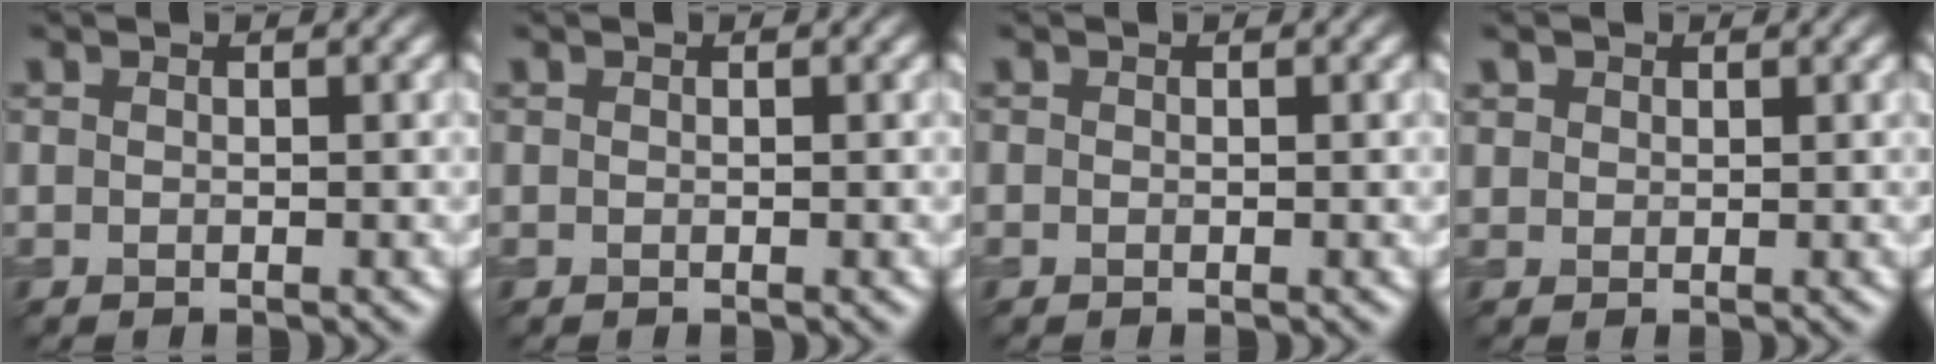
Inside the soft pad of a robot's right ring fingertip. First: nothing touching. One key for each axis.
{"total": 0.0}
{"total": 0.0}
{"total": 1.4, "fx": 0.9, "fy": 1.1, "fz": 0.2, "tx": -0.005, "ty": -0.005, "tz": 0.018}